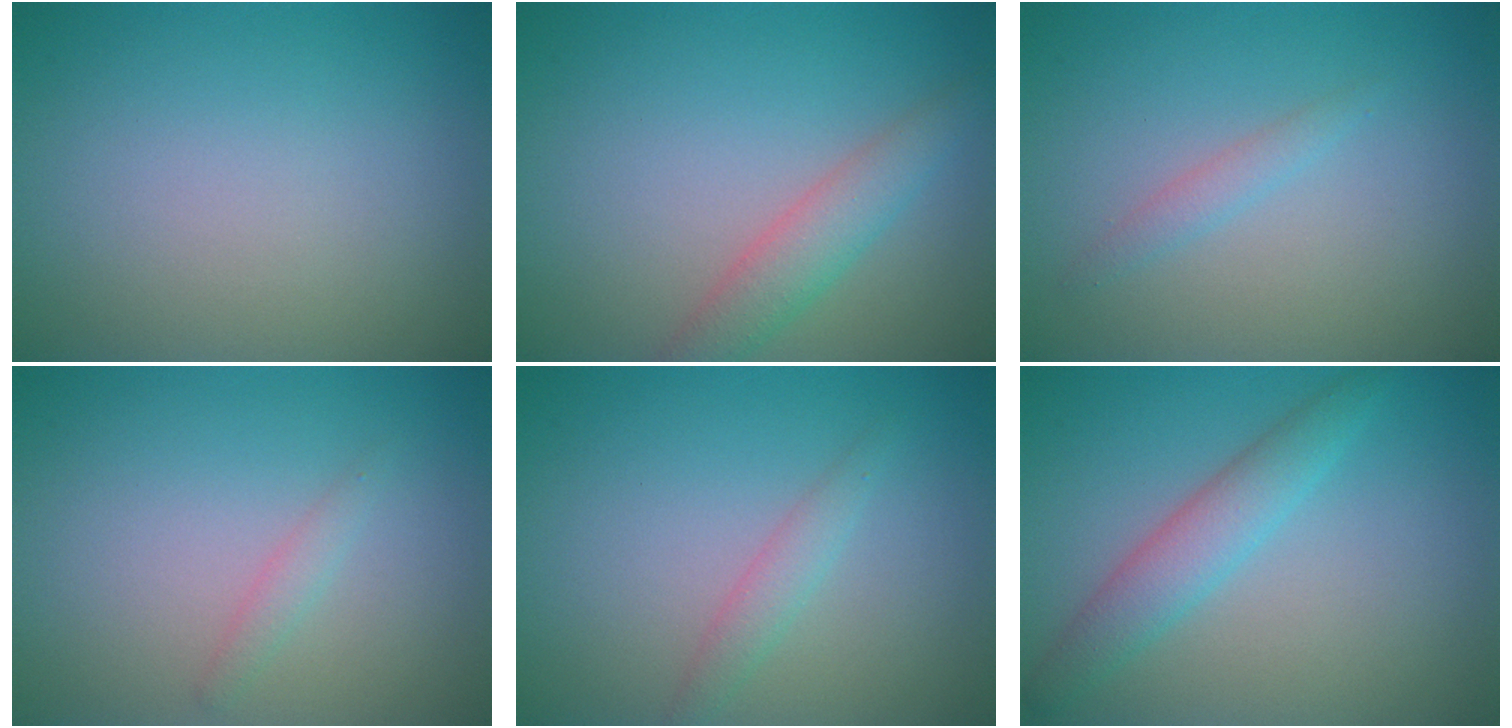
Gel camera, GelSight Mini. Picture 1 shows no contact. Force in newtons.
{"total": 2.9, "press": 2.9, "slide": 0.1}
{"total": 1.1, "press": 1.1, "slide": 0.1}
{"total": 0.9, "press": 0.9, "slide": 0.0}
{"total": 1.5, "press": 1.5, "slide": 0.1}
{"total": 3.2, "press": 3.2, "slide": 0.0}